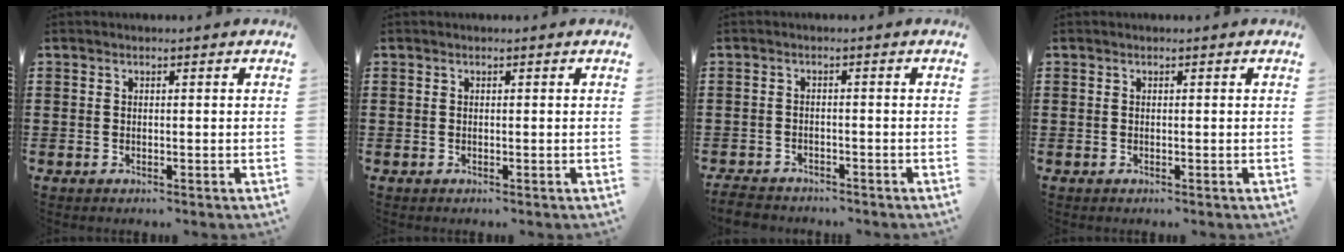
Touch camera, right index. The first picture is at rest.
{"total": 0.0}
{"total": 2.5, "force": [-2.5, 0.4, 0.2], "torque": [-0.015, -0.002, -0.055]}
{"total": 0.0}